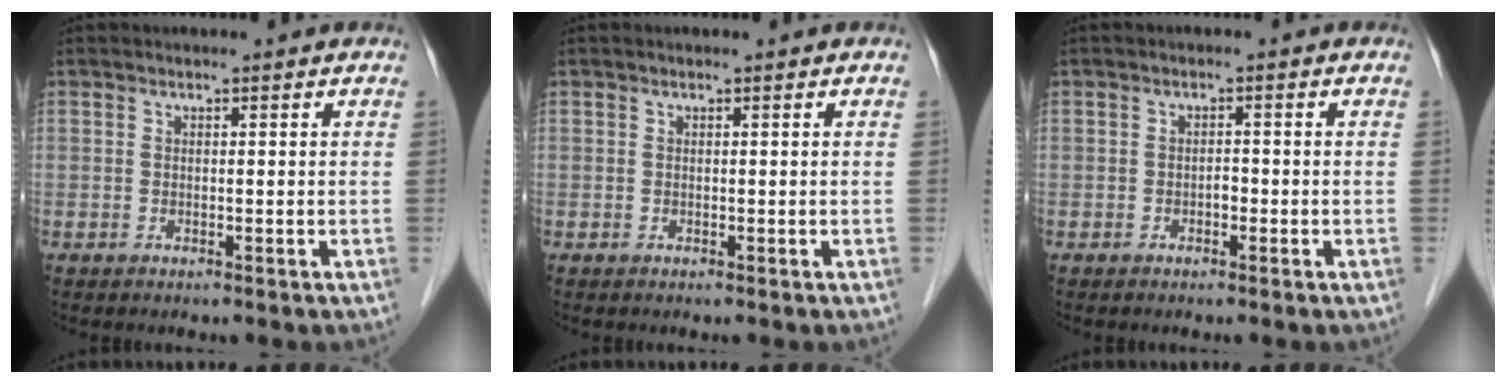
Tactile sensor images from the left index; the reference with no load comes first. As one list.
[{"total": 0.0}, {"total": 1.4, "force": [-1.1, 0.4, 0.7], "torque": [-0.009, -0.003, -0.019]}]